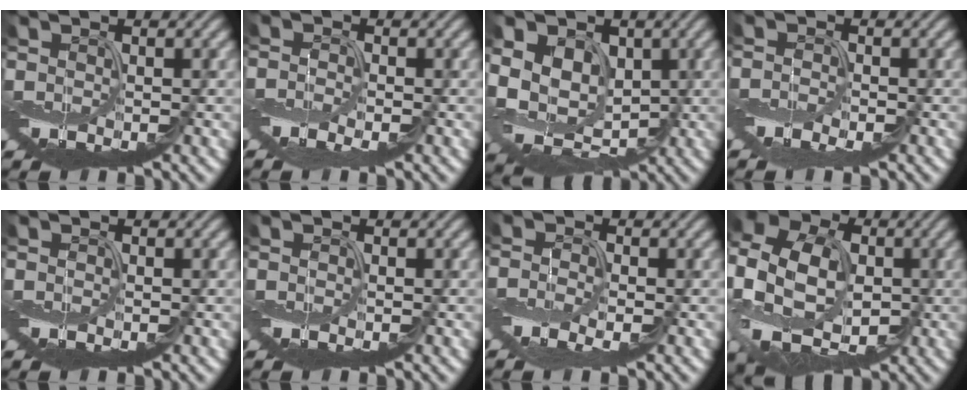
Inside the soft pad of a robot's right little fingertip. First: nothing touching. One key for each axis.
{"total": 1.8, "fx": -1.3, "fy": 0.7, "fz": 1.0, "tx": -0.025, "ty": -0.003, "tz": -0.030}
{"total": 8.5, "fx": 1.4, "fy": 6.6, "fz": 5.1, "tx": -0.110, "ty": 0.000, "tz": 0.021}
{"total": 1.9, "fx": -1.5, "fy": 0.7, "fz": 0.9, "tx": -0.022, "ty": -0.004, "tz": -0.035}
{"total": 0.0}
{"total": 0.0}
{"total": 2.3, "fx": -1.2, "fy": 1.1, "fz": 1.5, "tx": -0.039, "ty": -0.002, "tz": -0.031}
{"total": 12.4, "fx": -0.8, "fy": 9.5, "fz": 7.9, "tx": -0.187, "ty": 0.004, "tz": -0.017}